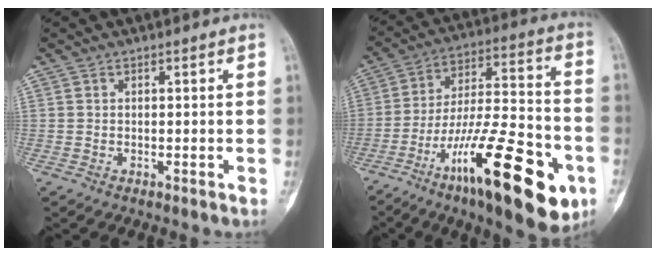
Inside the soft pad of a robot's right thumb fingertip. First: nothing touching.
{"total": 26.8, "force": [-11.8, 8.0, 22.7], "torque": [-0.335, 0.054, -0.182]}